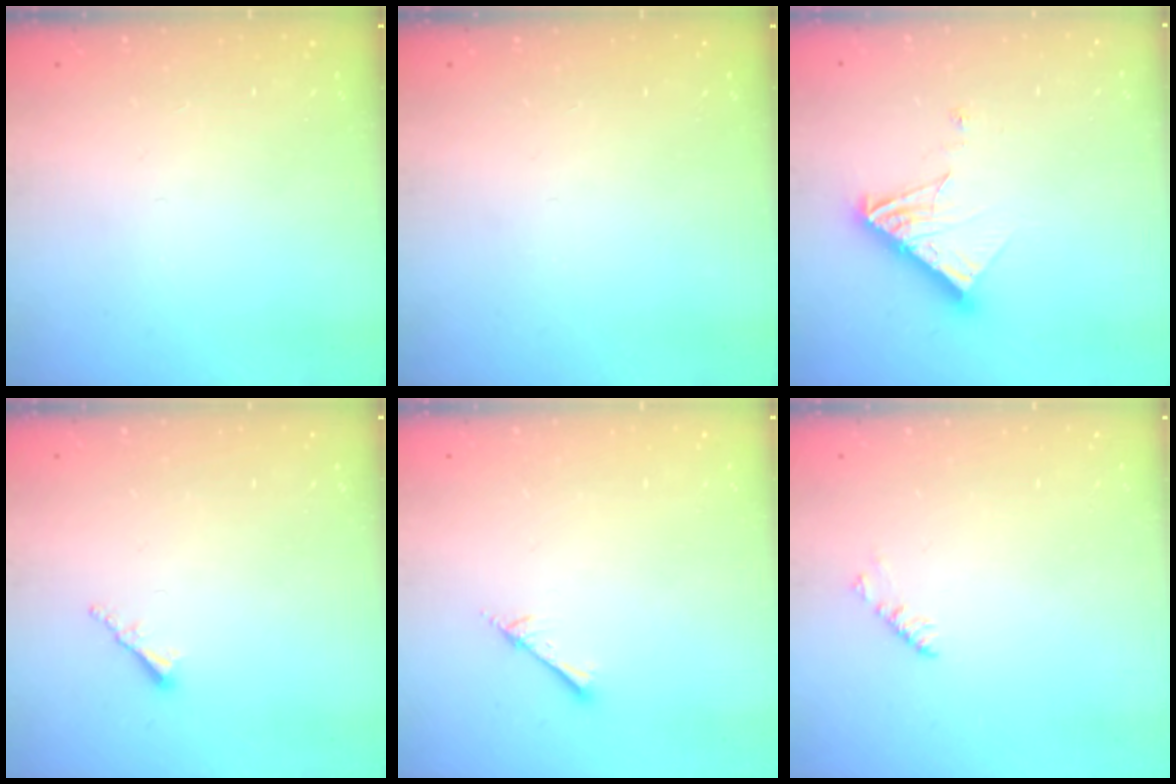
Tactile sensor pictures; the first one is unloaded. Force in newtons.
{"total": 0.0}
{"total": 11.7, "press": 11.6, "slide": 1.5}
{"total": 1.7, "press": 1.7, "slide": 0.3}
{"total": 2.6, "press": 2.6, "slide": 0.3}
{"total": 3.4, "press": 3.3, "slide": 0.5}